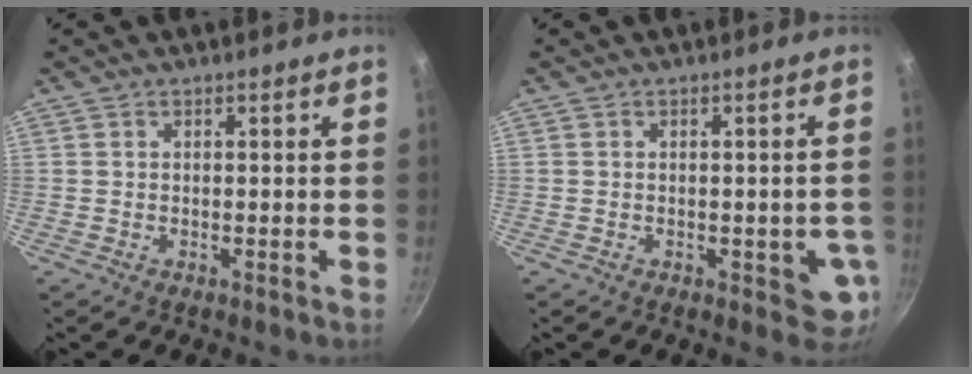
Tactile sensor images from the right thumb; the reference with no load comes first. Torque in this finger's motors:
{"motor_torque": [2.63, 2.38, 0.88, -0.39, 0.12]}